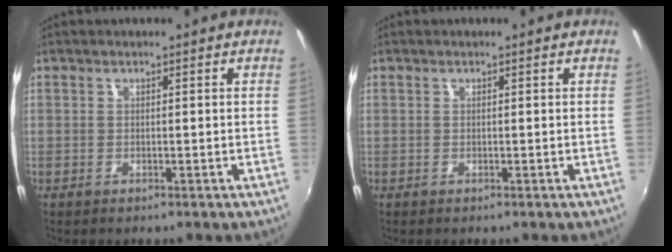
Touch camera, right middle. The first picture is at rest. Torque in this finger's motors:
{"motor_torque": [0.33, -0.28, 0.05, 0.01]}